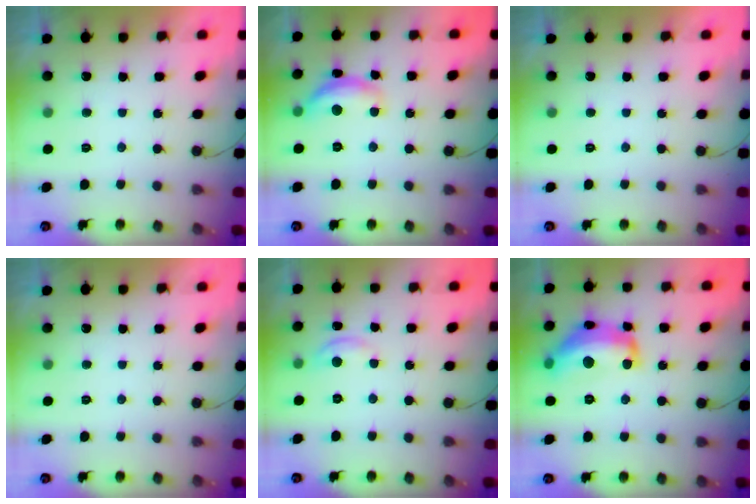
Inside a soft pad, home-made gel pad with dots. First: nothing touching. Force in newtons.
{"total": 11.4, "press": 11.4, "slide": 0.6}
{"total": 0.0}
{"total": 0.0}
{"total": 4.3, "press": 4.2, "slide": 0.2}
{"total": 16.7, "press": 16.7, "slide": 1.2}